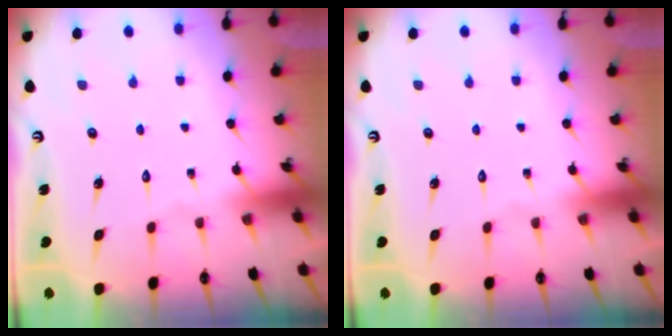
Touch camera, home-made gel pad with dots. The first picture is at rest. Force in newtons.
{"total": 0.0}